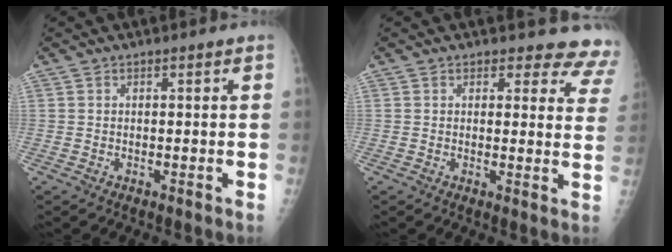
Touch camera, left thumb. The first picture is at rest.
{"total": 9.5, "force": [8.8, 3.6, 0.6], "torque": [0.050, -0.054, 0.061]}